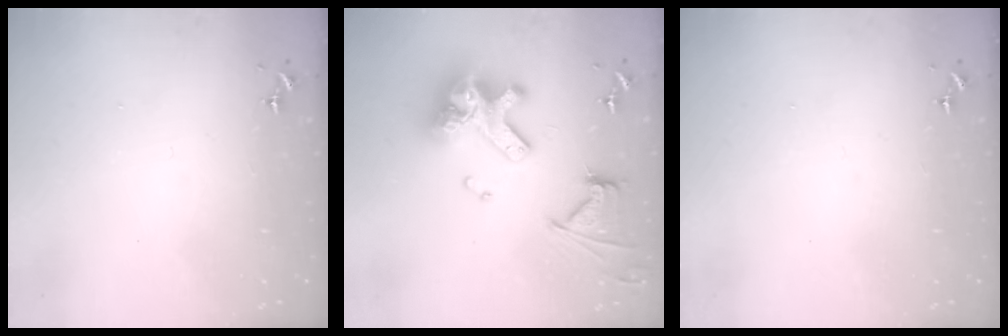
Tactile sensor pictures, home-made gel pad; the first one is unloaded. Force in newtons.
{"total": 20.0, "press": 19.9, "slide": 2.4}
{"total": 0.0}